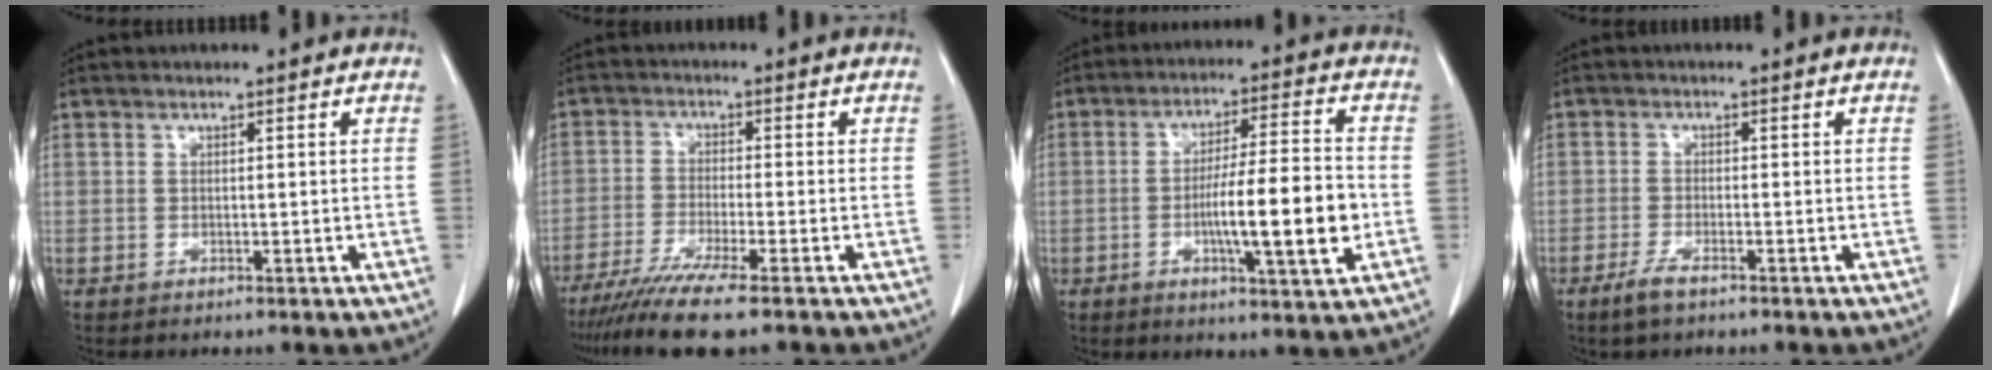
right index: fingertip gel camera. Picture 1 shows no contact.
{"total": 9.2, "force": [-7.0, -0.6, 6.0], "torque": [-0.097, -0.026, -0.116]}
{"total": 12.4, "force": [-2.6, 0.9, 12.1], "torque": [-0.196, 0.000, -0.044]}
{"total": 2.8, "force": [-1.9, 0.5, 2.0], "torque": [-0.047, -0.004, -0.036]}